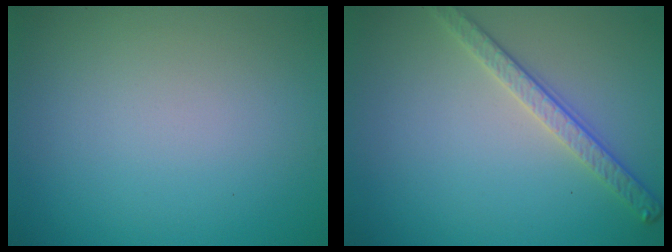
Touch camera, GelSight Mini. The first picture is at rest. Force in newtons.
{"total": 2.7, "press": 2.6, "slide": 0.9}